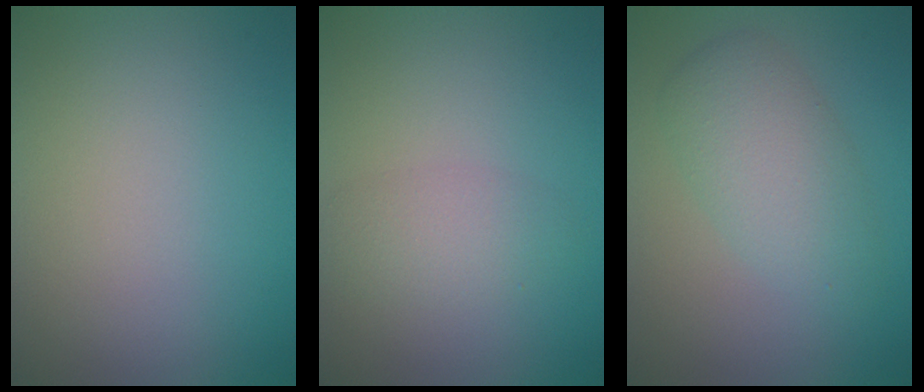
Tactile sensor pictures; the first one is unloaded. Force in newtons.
{"total": 2.4, "press": 2.4, "slide": 0.0}
{"total": 4.2, "press": 4.2, "slide": 0.1}